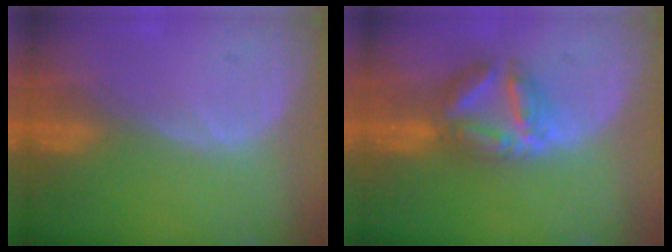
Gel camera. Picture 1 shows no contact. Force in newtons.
{"total": 6.4, "press": 6.4, "slide": 0.3}